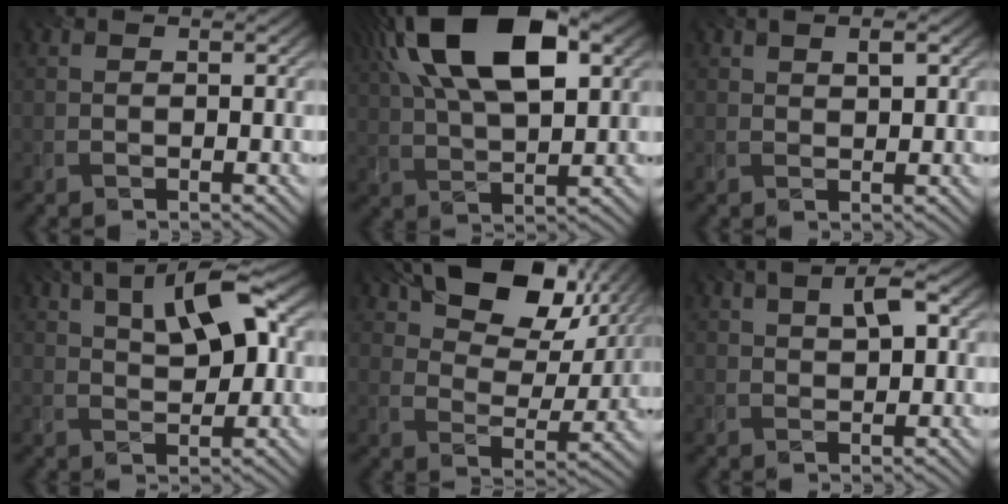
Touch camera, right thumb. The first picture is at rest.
{"total": 17.3, "force": [7.6, 7.9, 13.4], "torque": [-0.267, 0.043, 0.115]}
{"total": 1.8, "force": [1.2, 0.6, 1.2], "torque": [-0.017, 0.001, 0.022]}
{"total": 7.7, "force": [3.1, 3.0, 6.3], "torque": [-0.108, 0.017, 0.048]}
{"total": 14.5, "force": [9.1, 7.6, 8.4], "torque": [-0.145, 0.004, 0.139]}
{"total": 3.4, "force": [1.6, 1.1, 2.7], "torque": [-0.052, 0.010, 0.026]}